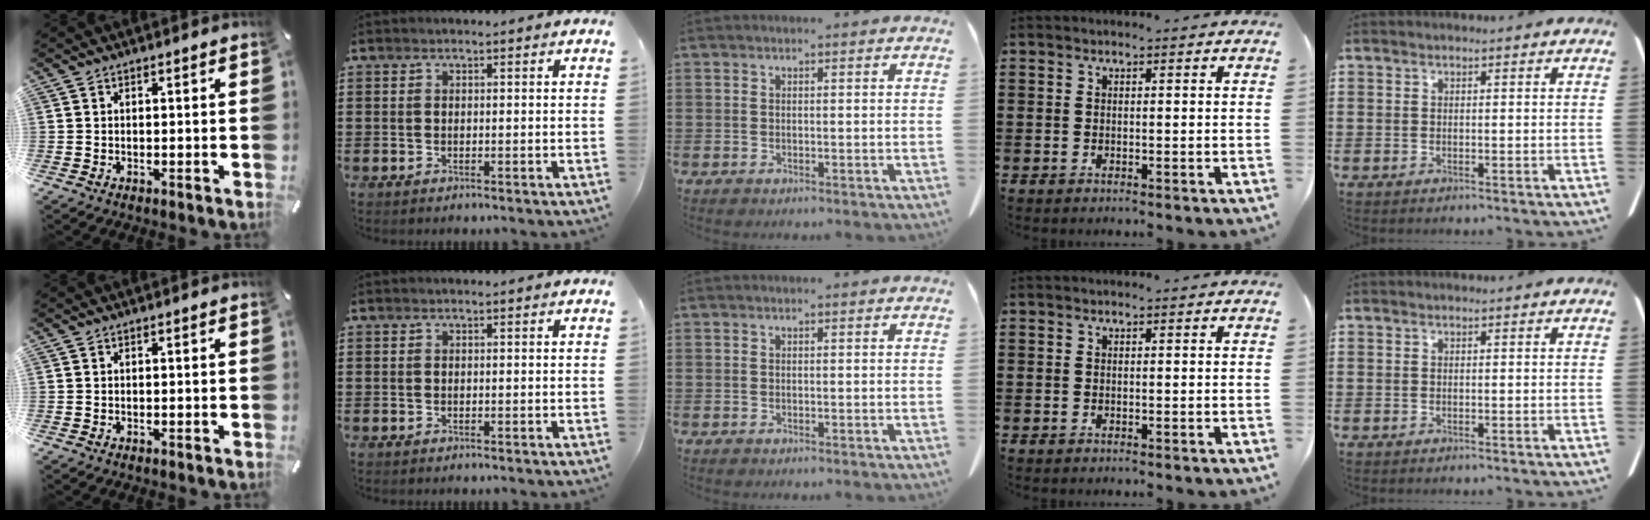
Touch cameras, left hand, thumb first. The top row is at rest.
{}